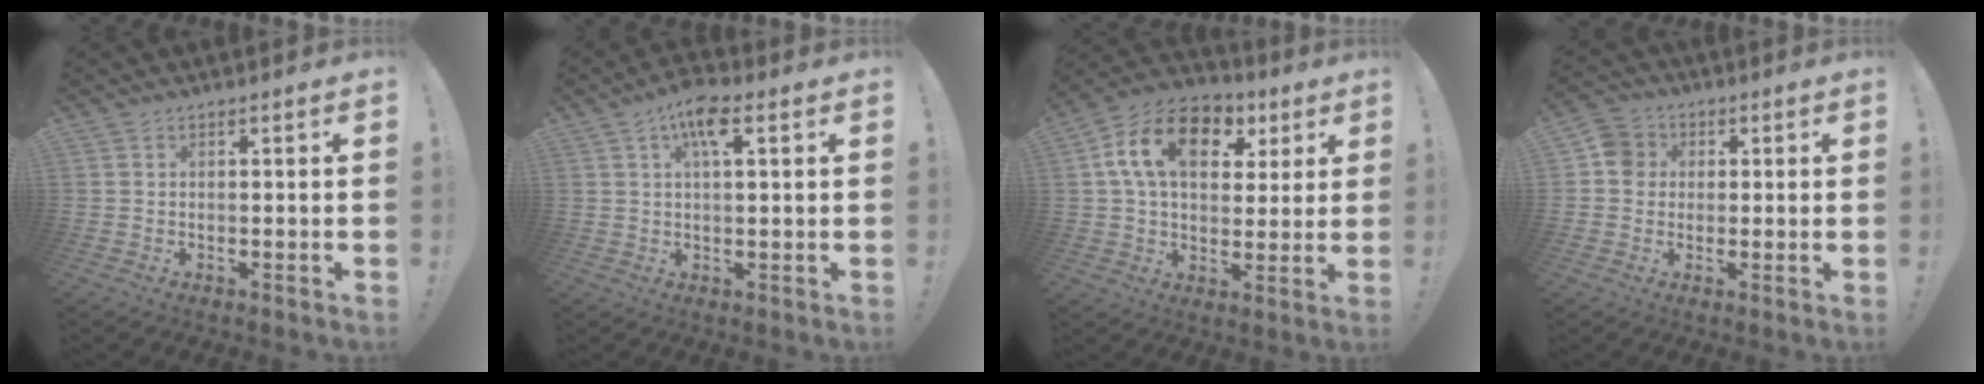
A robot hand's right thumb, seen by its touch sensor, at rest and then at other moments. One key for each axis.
{"total": 7.8, "fx": 3.3, "fy": 2.9, "fz": 6.5, "tx": -0.102, "ty": -0.004, "tz": 0.053}
{"total": 17.1, "fx": 6.1, "fy": 11.3, "fz": 11.3, "tx": -0.185, "ty": -0.005, "tz": 0.112}
{"total": 6.1, "fx": 0.4, "fy": 5.7, "fz": 2.3, "tx": -0.028, "ty": 0.015, "tz": 0.009}